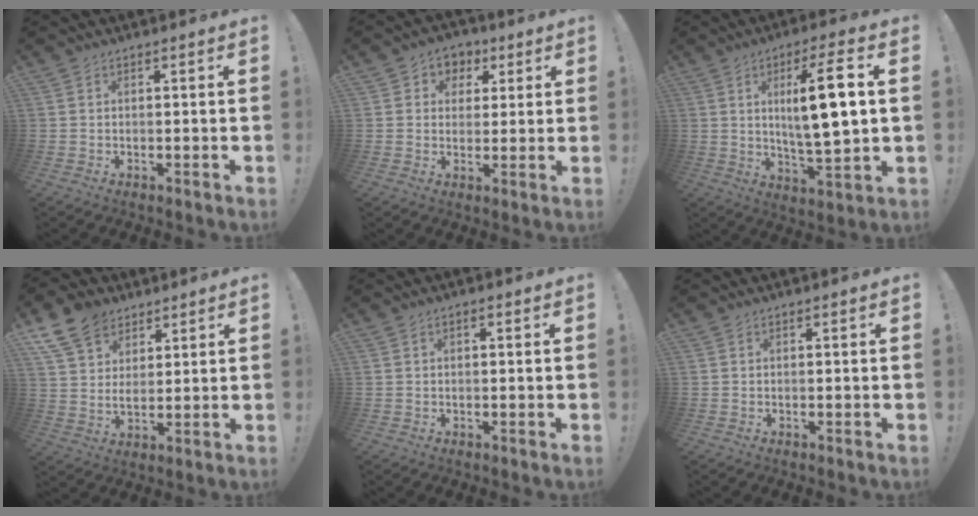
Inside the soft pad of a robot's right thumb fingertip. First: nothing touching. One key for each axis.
{"total": 5.8, "fx": 0.9, "fy": 5.6, "fz": 1.3, "tx": -0.006, "ty": -0.004, "tz": 0.020}
{"total": 14.5, "fx": 2.9, "fy": 2.8, "fz": 14.0, "tx": -0.230, "ty": -0.006, "tz": 0.034}
{"total": 11.2, "fx": 7.4, "fy": 7.3, "fz": 4.3, "tx": -0.081, "ty": -0.039, "tz": 0.147}
{"total": 0.5, "fx": -0.2, "fy": 0.3, "fz": 0.4, "tx": -0.013, "ty": 0.006, "tz": -0.004}
{"total": 0.0}